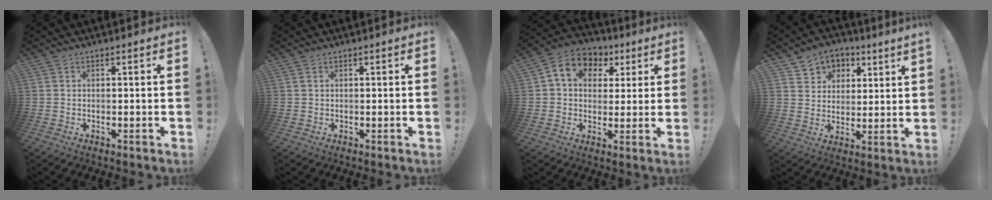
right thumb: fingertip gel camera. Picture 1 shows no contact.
{"total": 0.5, "force": [0.3, 0.3, 0.4], "torque": [-0.013, 0.003, 0.007]}
{"total": 11.0, "force": [4.0, 8.5, 5.6], "torque": [-0.080, -0.008, 0.077]}
{"total": 6.3, "force": [4.1, 4.8, 0.6], "torque": [-0.015, -0.037, 0.081]}